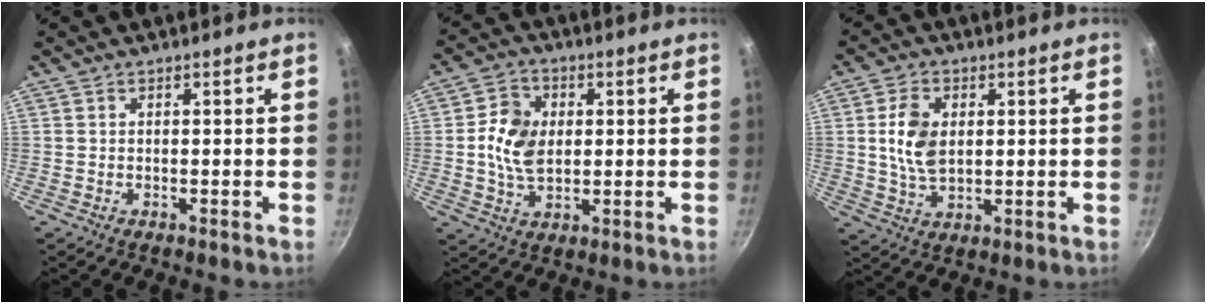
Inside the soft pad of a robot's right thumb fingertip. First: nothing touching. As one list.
[{"total": 9.1, "force": [0.7, 6.6, 6.3], "torque": [-0.098, 0.003, 0.009]}, {"total": 8.5, "force": [1.3, 5.4, 6.5], "torque": [-0.114, -0.004, 0.026]}]